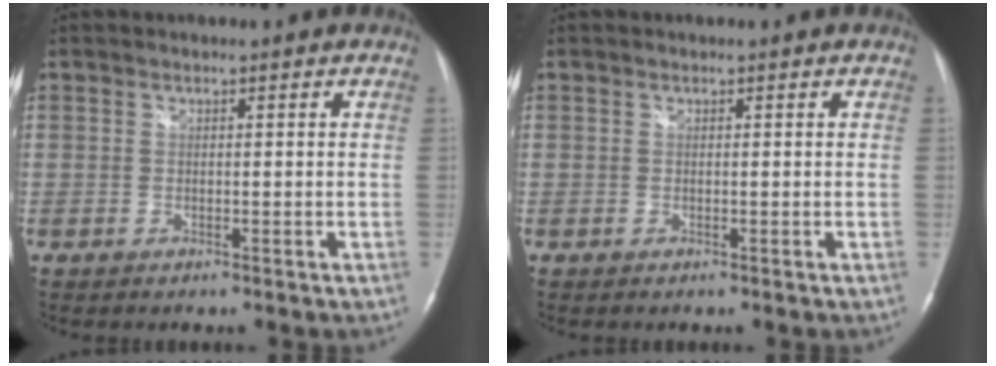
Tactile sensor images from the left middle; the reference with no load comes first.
{"total": 0.0}